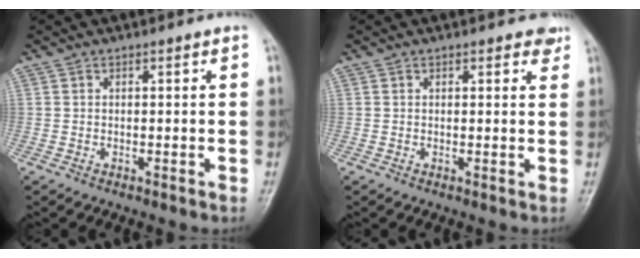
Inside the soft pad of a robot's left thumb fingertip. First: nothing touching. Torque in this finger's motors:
{"motor_torque": [0.46, -0.20, 0.36, 0.04, 0.07]}